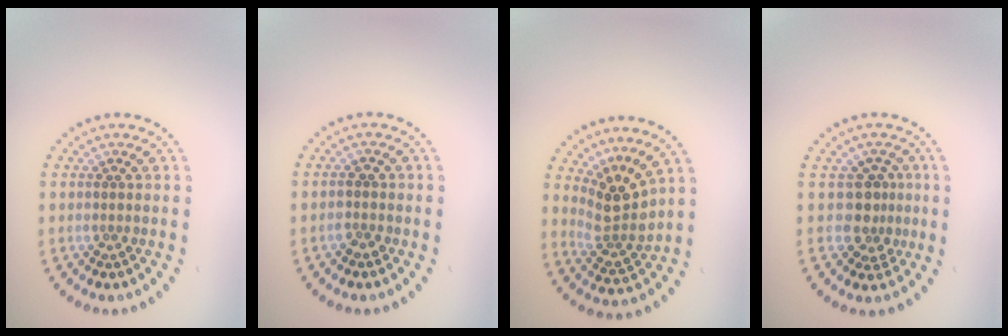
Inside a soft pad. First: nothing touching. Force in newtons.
{"total": 1.3, "press": 1.3, "slide": 0.2}
{"total": 3.3, "press": 2.4, "slide": 2.3}
{"total": 2.7, "press": 1.9, "slide": 1.9}